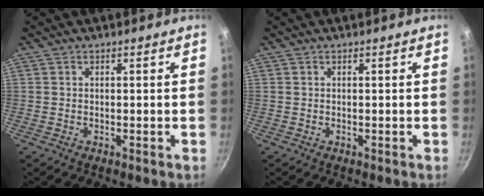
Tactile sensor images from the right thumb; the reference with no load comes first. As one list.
[{"total": 0.0}]